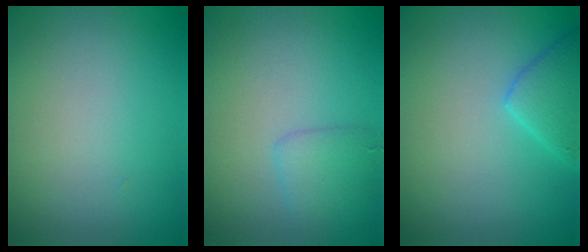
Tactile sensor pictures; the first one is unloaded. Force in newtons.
{"total": 2.0, "press": 2.0, "slide": 0.0}
{"total": 2.9, "press": 2.9, "slide": 0.2}